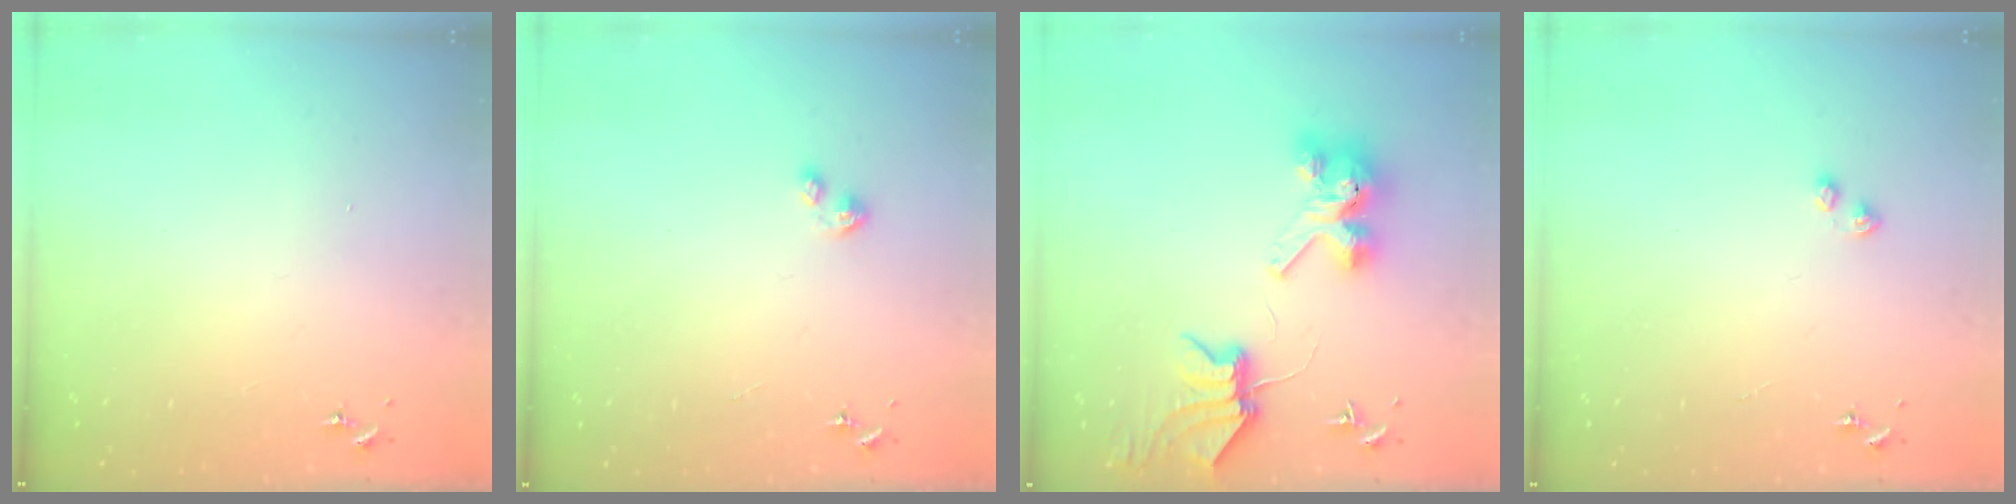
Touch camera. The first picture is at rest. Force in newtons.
{"total": 2.2, "press": 2.2, "slide": 0.2}
{"total": 8.1, "press": 8.0, "slide": 1.1}
{"total": 3.2, "press": 3.2, "slide": 0.4}